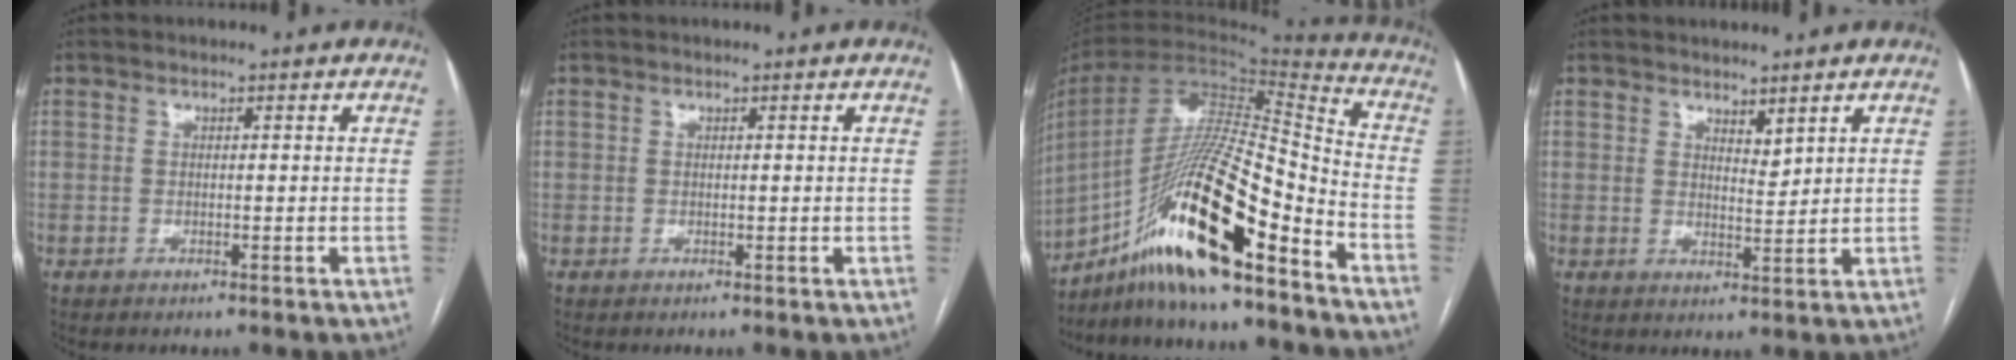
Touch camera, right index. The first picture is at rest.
{"total": 0.0}
{"total": 21.3, "force": [-13.2, 2.6, 16.5], "torque": [-0.322, -0.009, -0.237]}
{"total": 2.6, "force": [2.3, 0.7, 1.1], "torque": [-0.021, -0.012, 0.046]}